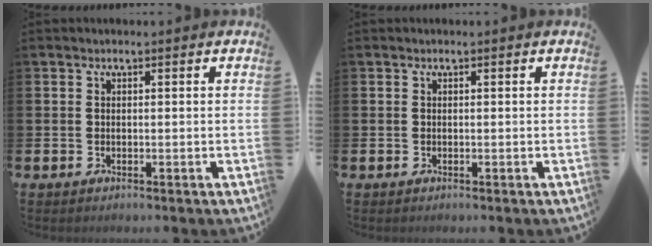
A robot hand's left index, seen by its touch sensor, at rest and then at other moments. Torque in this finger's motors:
{"motor_torque": [0.01, 0.00, 0.00, -0.01]}